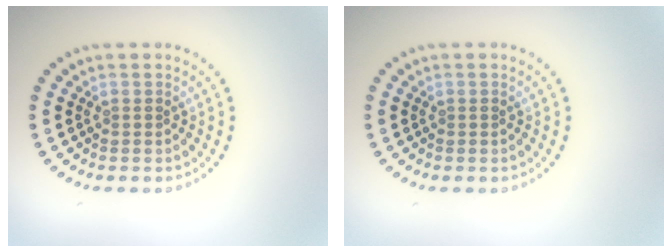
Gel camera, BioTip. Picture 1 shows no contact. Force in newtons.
{"total": 0.0}